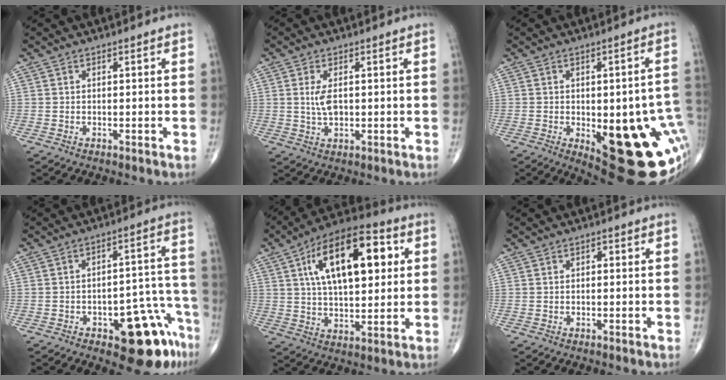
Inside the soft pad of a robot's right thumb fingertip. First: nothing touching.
{"total": 3.9, "force": [0.4, 2.0, 3.4], "torque": [-0.069, -0.006, 0.011]}
{"total": 24.5, "force": [-5.4, 9.2, 22.0], "torque": [-0.217, 0.000, -0.037]}
{"total": 13.6, "force": [-7.5, 5.5, 10.0], "torque": [-0.083, 0.064, -0.092]}
{"total": 20.1, "force": [5.6, 9.4, 16.8], "torque": [-0.250, 0.010, 0.084]}
{"total": 0.9, "force": [0.0, 0.6, 0.7], "torque": [-0.007, 0.003, -0.002]}